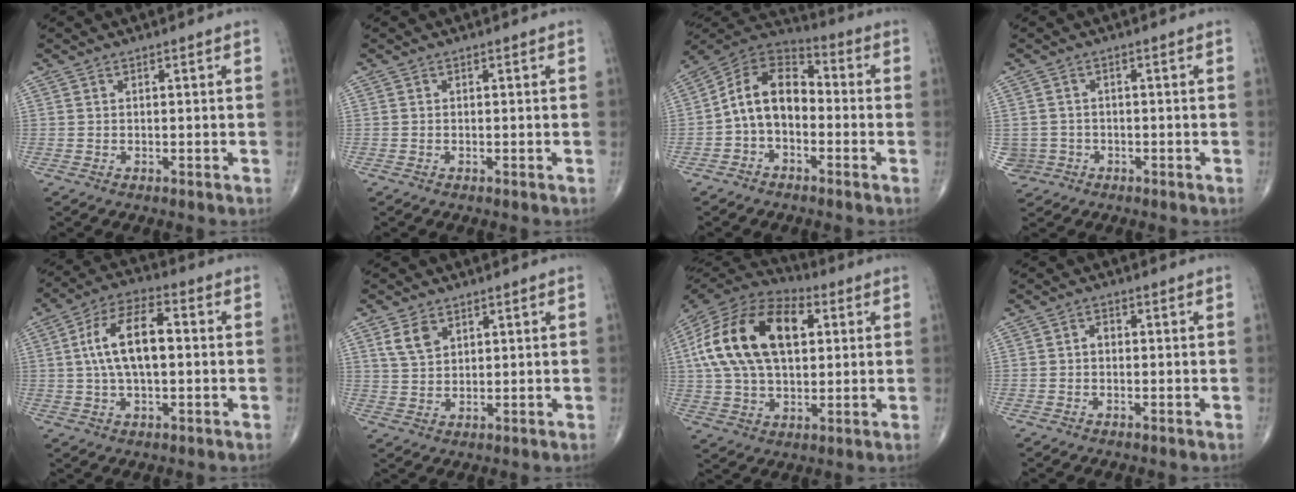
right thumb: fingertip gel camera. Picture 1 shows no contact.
{"total": 0.0}
{"total": 11.6, "force": [-1.9, 7.8, 8.4], "torque": [-0.124, 0.048, -0.050]}
{"total": 3.6, "force": [-1.0, 3.5, 0.1], "torque": [0.009, 0.011, -0.015]}
{"total": 12.4, "force": [0.9, 5.8, 10.9], "torque": [-0.201, 0.026, 0.011]}
{"total": 4.8, "force": [2.5, 3.0, 2.7], "torque": [-0.040, -0.009, 0.054]}
{"total": 23.9, "force": [5.3, 13.9, 18.7], "torque": [-0.349, 0.018, 0.084]}
{"total": 1.4, "force": [-0.2, 1.0, 0.9], "torque": [-0.009, 0.005, -0.008]}